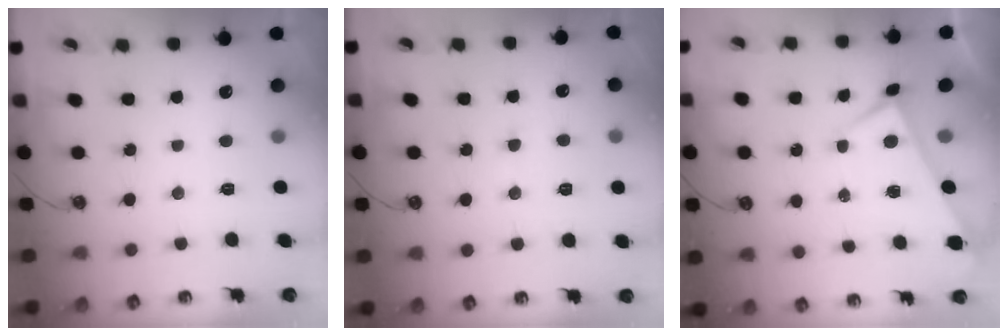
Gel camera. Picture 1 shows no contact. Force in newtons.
{"total": 0.0}
{"total": 0.0}